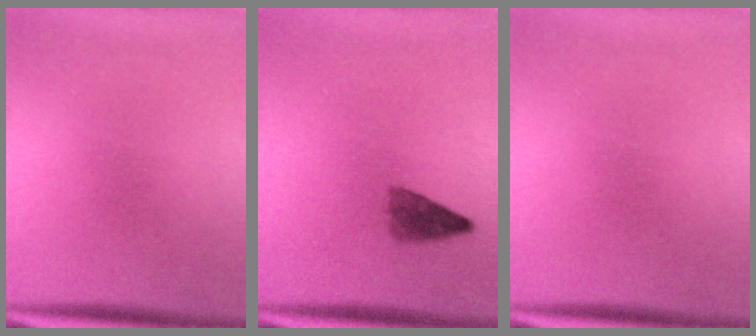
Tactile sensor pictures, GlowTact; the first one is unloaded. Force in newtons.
{"total": 2.4}
{"total": 0.0}